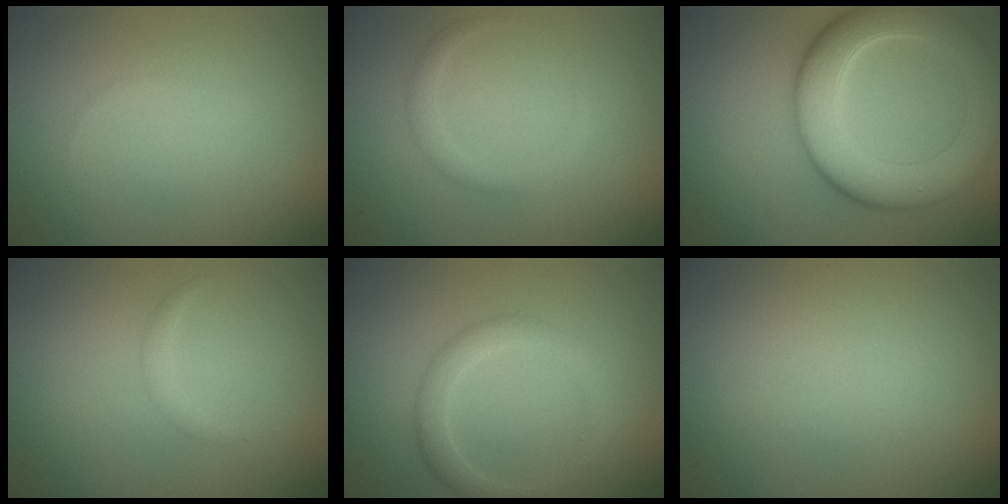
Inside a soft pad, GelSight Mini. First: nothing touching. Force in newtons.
{"total": 1.2, "press": 1.2, "slide": 0.0}
{"total": 8.0, "press": 7.9, "slide": 0.7}
{"total": 0.9, "press": 0.9, "slide": 0.1}
{"total": 2.5, "press": 2.5, "slide": 0.2}
{"total": 0.0}